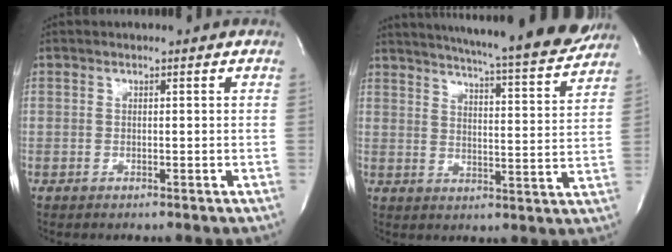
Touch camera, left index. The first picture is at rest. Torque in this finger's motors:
{"motor_torque": [0.34, -0.30, 0.67, 0.15]}